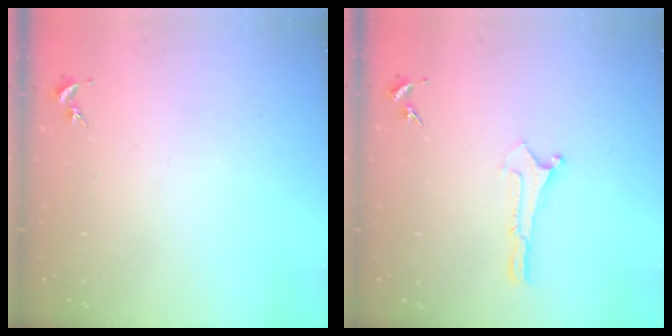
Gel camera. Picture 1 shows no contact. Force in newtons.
{"total": 0.0}